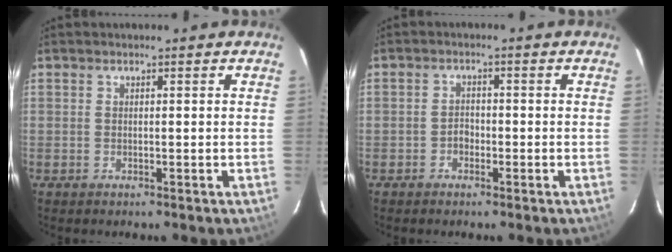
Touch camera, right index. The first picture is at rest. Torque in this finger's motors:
{"motor_torque": [0.52, 0.24, 0.02, 0.00]}